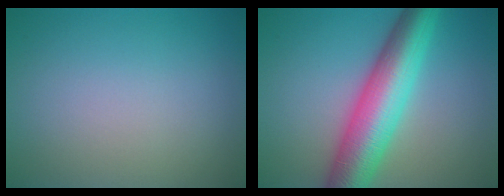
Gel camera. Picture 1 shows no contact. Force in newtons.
{"total": 9.1, "press": 9.1, "slide": 0.2}